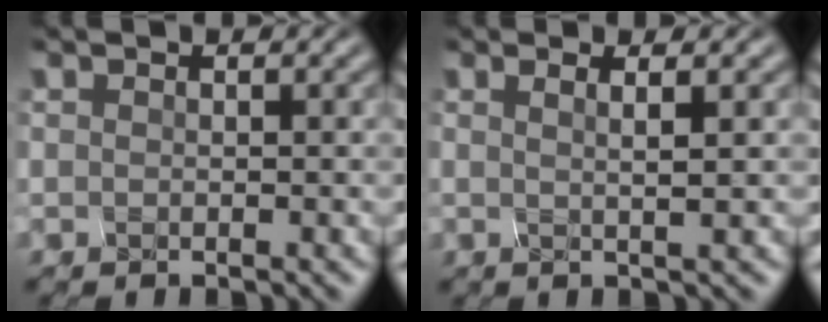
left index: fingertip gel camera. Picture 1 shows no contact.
{"total": 1.8, "force": [0.6, 0.3, 1.6], "torque": [-0.021, 0.016, -0.005]}